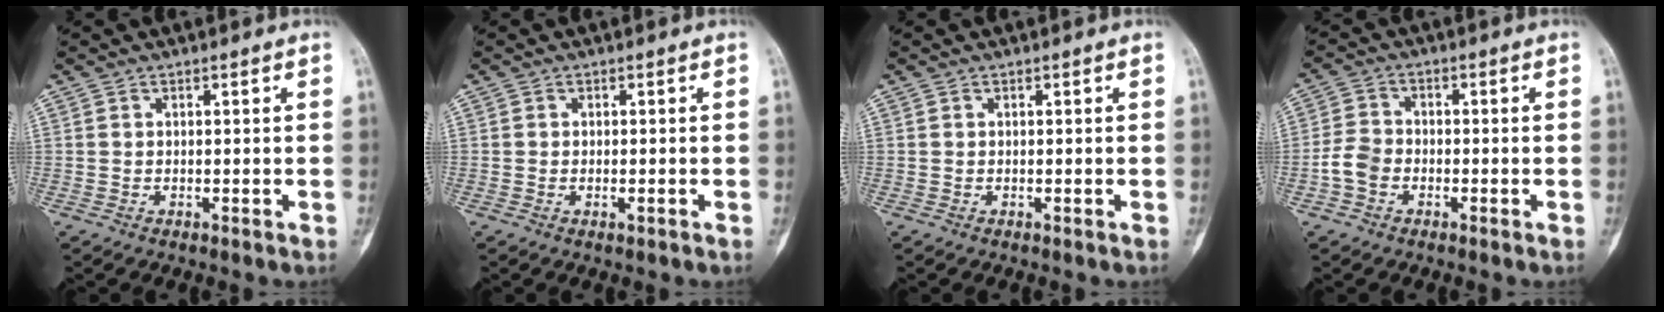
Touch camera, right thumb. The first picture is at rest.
{"total": 1.0, "force": [-0.3, 0.3, 0.9], "torque": [-0.017, 0.000, -0.003]}
{"total": 0.0}
{"total": 4.6, "force": [-1.8, 3.3, 2.6], "torque": [-0.048, 0.015, -0.040]}